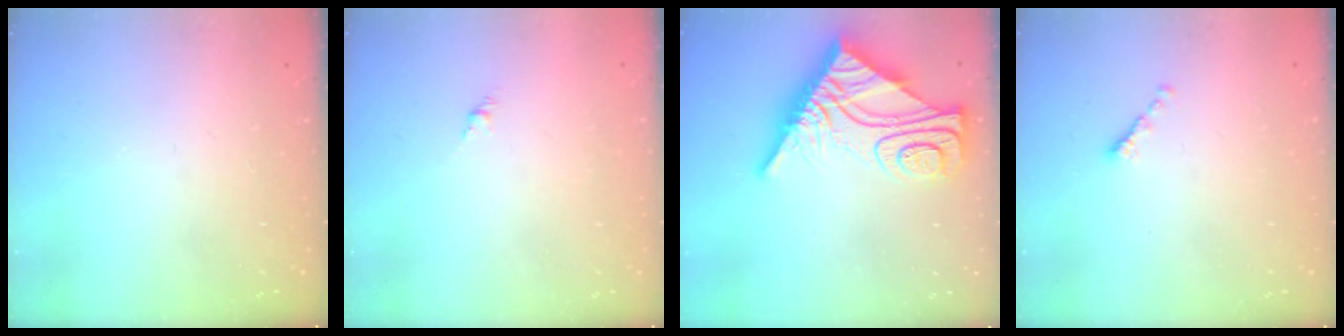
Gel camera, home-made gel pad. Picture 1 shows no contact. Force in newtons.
{"total": 1.5, "press": 1.4, "slide": 0.6}
{"total": 18.8, "press": 18.7, "slide": 1.5}
{"total": 0.0}